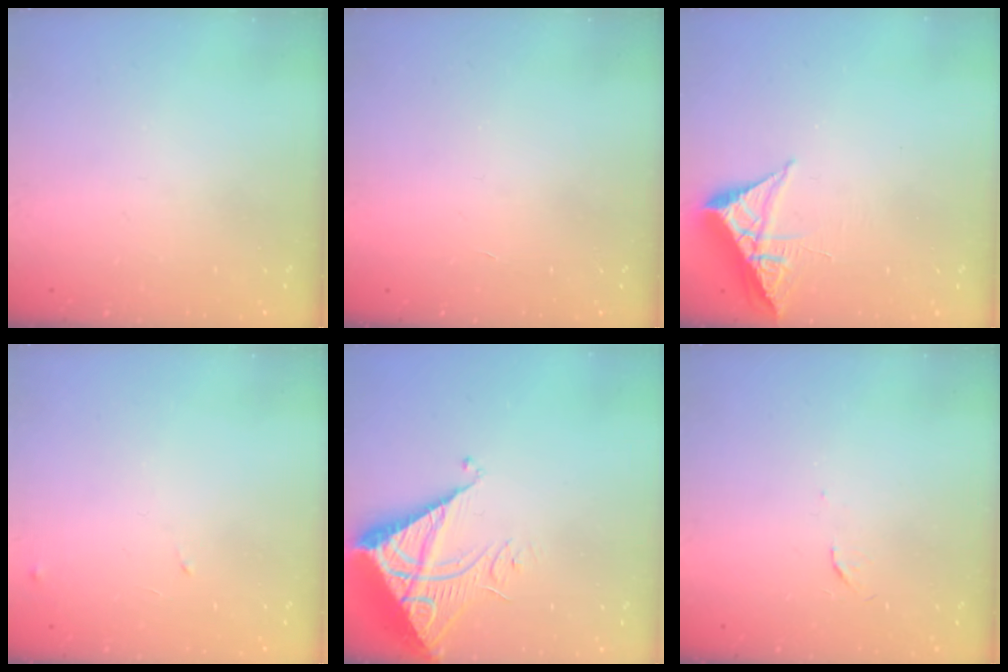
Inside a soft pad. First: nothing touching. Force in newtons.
{"total": 1.8, "press": 1.8, "slide": 0.1}
{"total": 6.1, "press": 6.0, "slide": 0.7}
{"total": 8.1, "press": 8.1, "slide": 0.6}
{"total": 9.8, "press": 9.8, "slide": 1.0}
{"total": 3.2, "press": 3.2, "slide": 0.4}